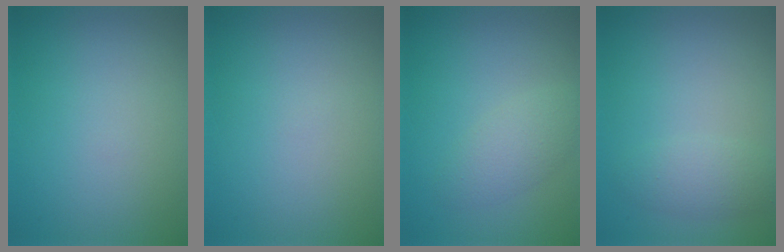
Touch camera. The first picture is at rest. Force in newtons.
{"total": 0.0}
{"total": 2.4, "press": 2.4, "slide": 0.1}
{"total": 2.1, "press": 2.1, "slide": 0.1}